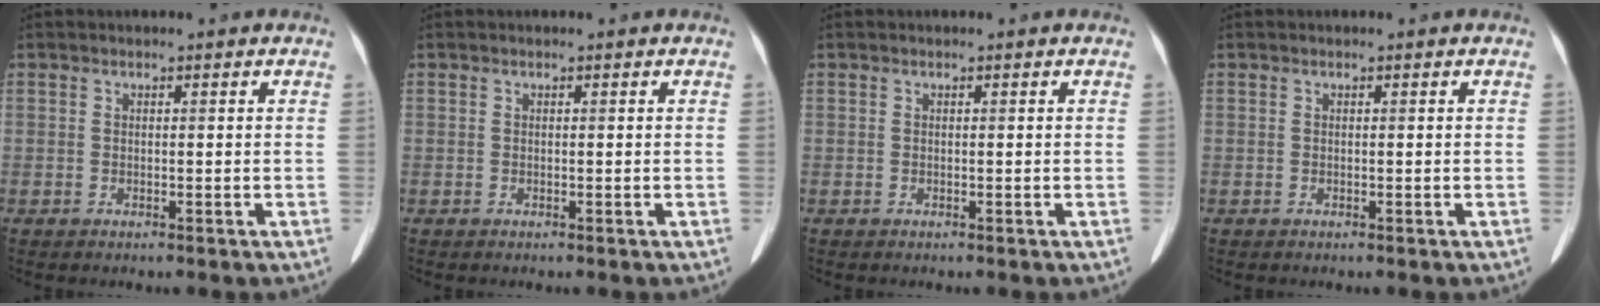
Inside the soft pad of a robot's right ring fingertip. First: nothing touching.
{"total": 0.0}
{"total": 0.0}
{"total": 0.0}